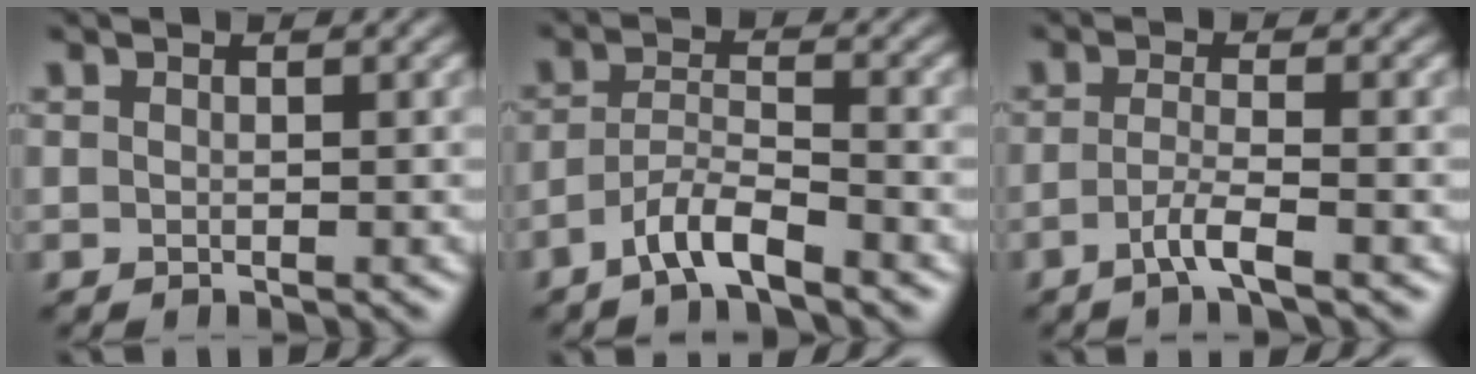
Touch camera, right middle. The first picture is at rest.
{"total": 3.7, "force": [-2.7, 0.7, 2.5], "torque": [-0.046, 0.010, -0.059]}
{"total": 2.6, "force": [-1.3, 0.4, 2.2], "torque": [-0.039, 0.002, -0.036]}